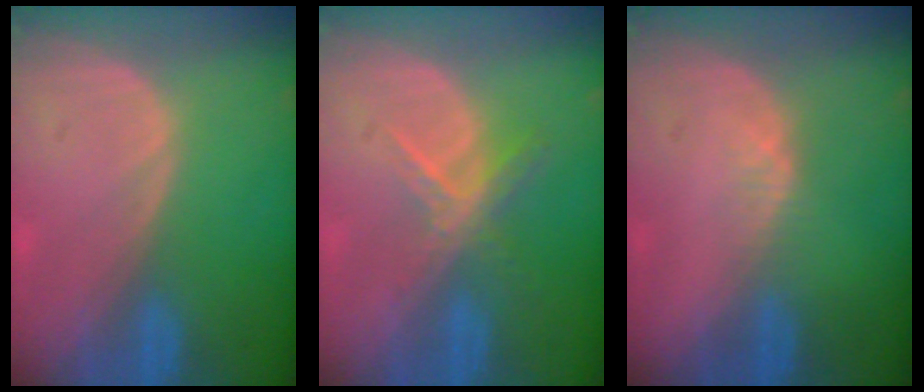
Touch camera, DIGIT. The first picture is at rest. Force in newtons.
{"total": 5.6, "press": 4.8, "slide": 2.8}
{"total": 1.4, "press": 1.2, "slide": 0.7}